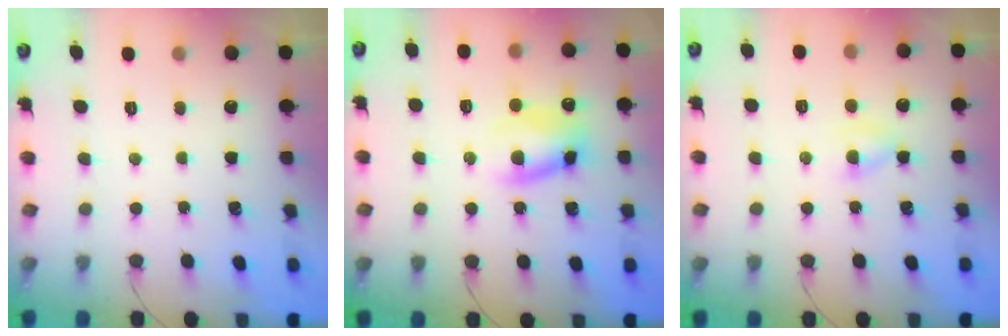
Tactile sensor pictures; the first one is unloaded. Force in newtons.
{"total": 8.9, "press": 8.9, "slide": 0.8}
{"total": 2.0, "press": 1.8, "slide": 0.8}